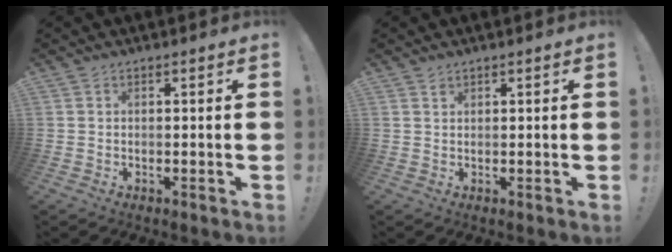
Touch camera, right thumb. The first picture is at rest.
{"total": 0.9, "force": [0.8, 0.4, 0.2], "torque": [0.001, -0.004, 0.014]}